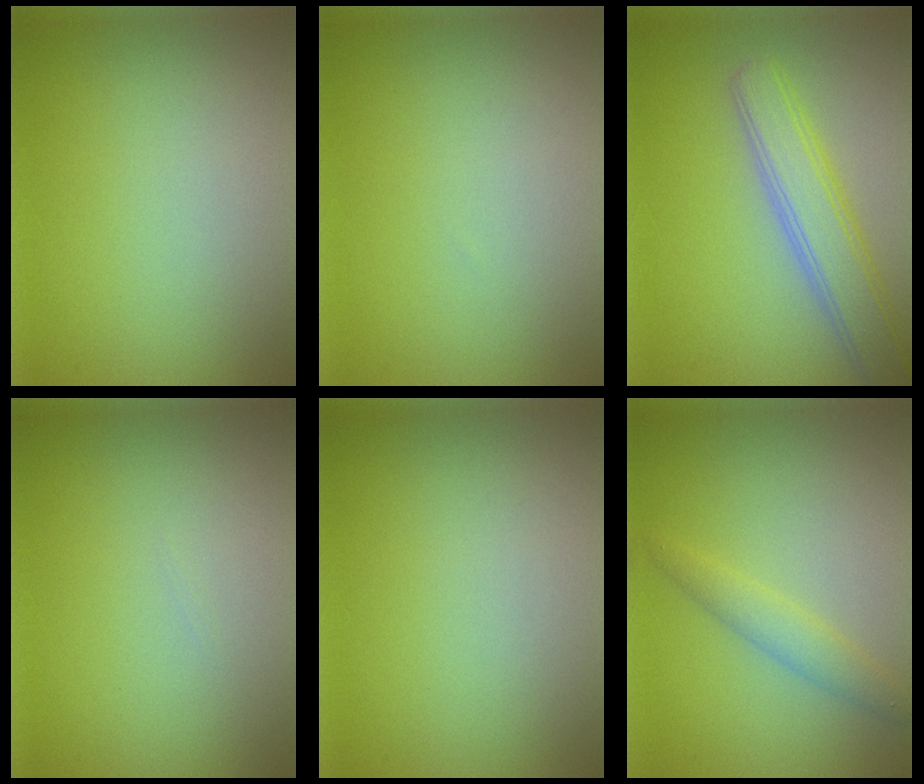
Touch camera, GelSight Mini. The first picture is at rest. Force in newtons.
{"total": 0.0}
{"total": 4.8, "press": 4.8, "slide": 0.2}
{"total": 0.0}
{"total": 0.0}
{"total": 2.1, "press": 2.1, "slide": 0.0}